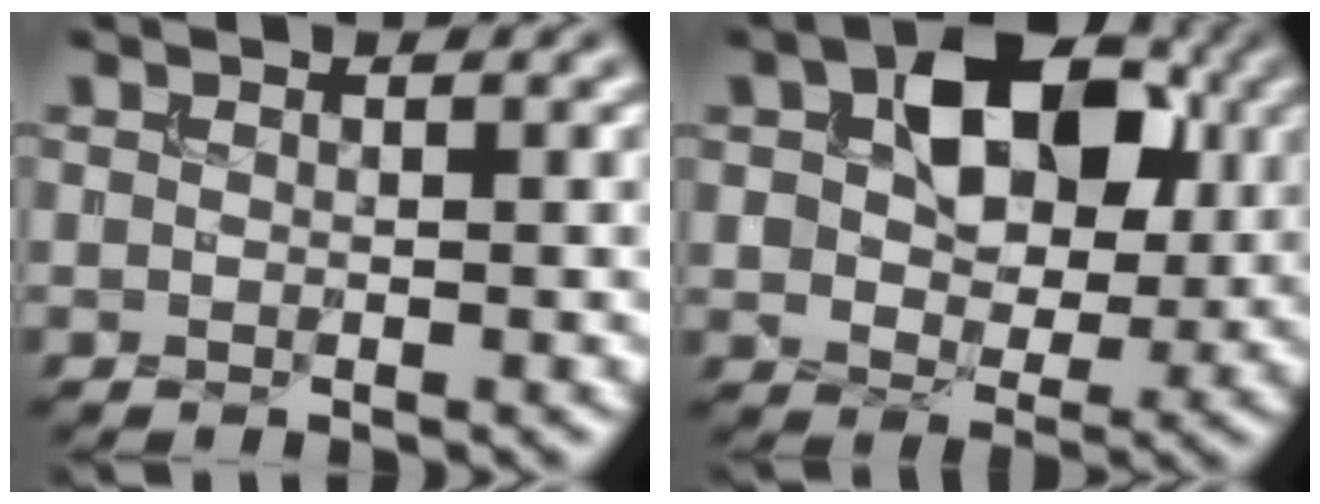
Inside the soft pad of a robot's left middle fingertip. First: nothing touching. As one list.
[{"total": 9.4, "force": [2.0, 6.2, 6.8], "torque": [-0.104, 0.006, 0.029]}]